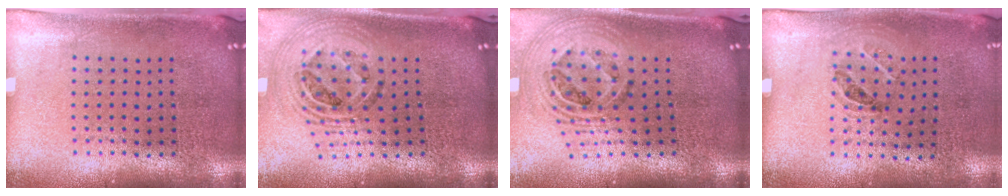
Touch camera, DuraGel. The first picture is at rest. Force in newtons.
{"total": 1.7, "press": 1.5, "slide": 0.8}
{"total": 1.9, "press": 1.5, "slide": 1.1}
{"total": 1.1, "press": 0.7, "slide": 0.9}